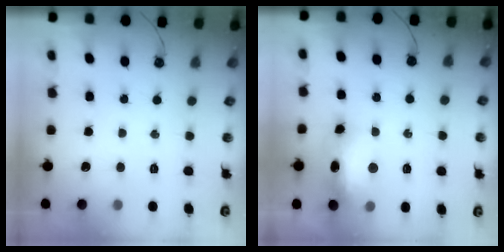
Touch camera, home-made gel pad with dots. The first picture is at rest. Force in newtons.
{"total": 14.4, "press": 14.3, "slide": 1.3}